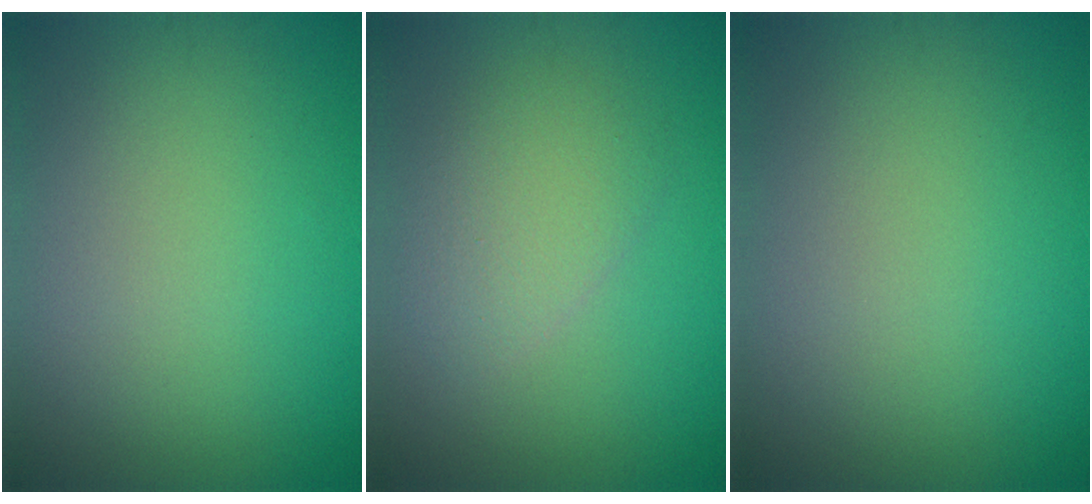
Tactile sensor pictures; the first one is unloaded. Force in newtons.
{"total": 3.0, "press": 3.0, "slide": 0.2}
{"total": 0.0}